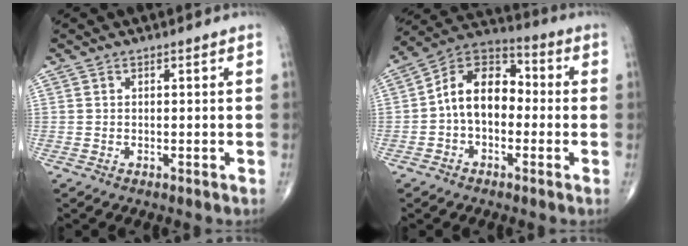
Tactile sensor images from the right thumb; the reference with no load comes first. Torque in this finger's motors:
{"motor_torque": [0.21, 0.25, 0.22, -0.20, 0.23]}